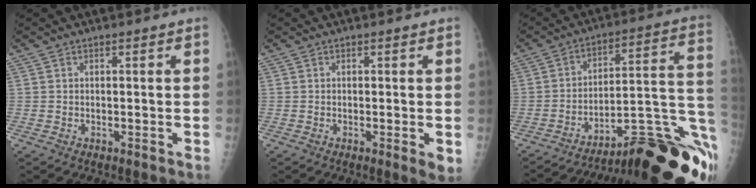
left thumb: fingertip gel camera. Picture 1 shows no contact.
{"total": 2.3, "force": [-0.2, 0.4, 2.2], "torque": [-0.035, -0.009, -0.006]}
{"total": 25.1, "force": [-14.9, 6.3, 19.2], "torque": [-0.151, 0.084, -0.204]}